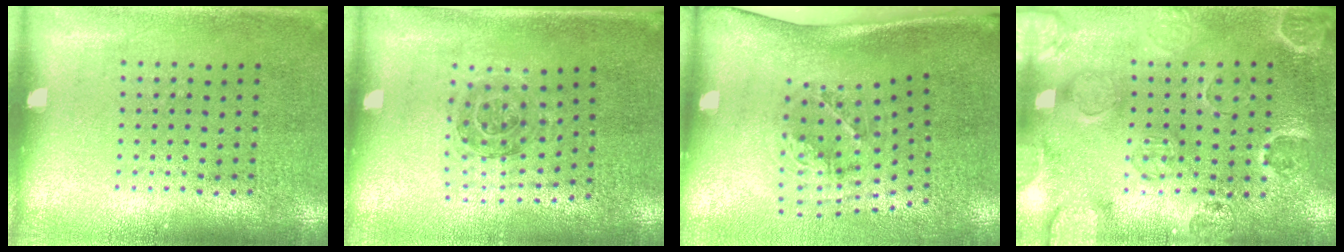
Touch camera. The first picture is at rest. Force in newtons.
{"total": 1.1, "press": 1.1, "slide": 0.3}
{"total": 2.0, "press": 1.3, "slide": 1.5}
{"total": 2.4, "press": 2.1, "slide": 1.1}